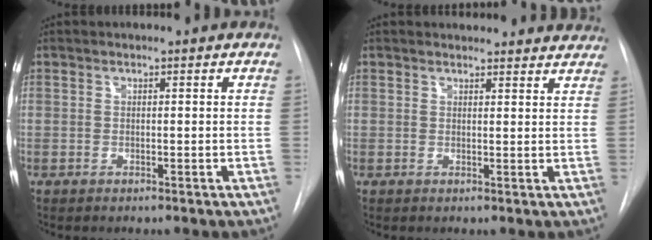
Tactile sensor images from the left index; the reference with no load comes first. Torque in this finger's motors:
{"motor_torque": [0.18, -0.12, -0.02, -0.01]}